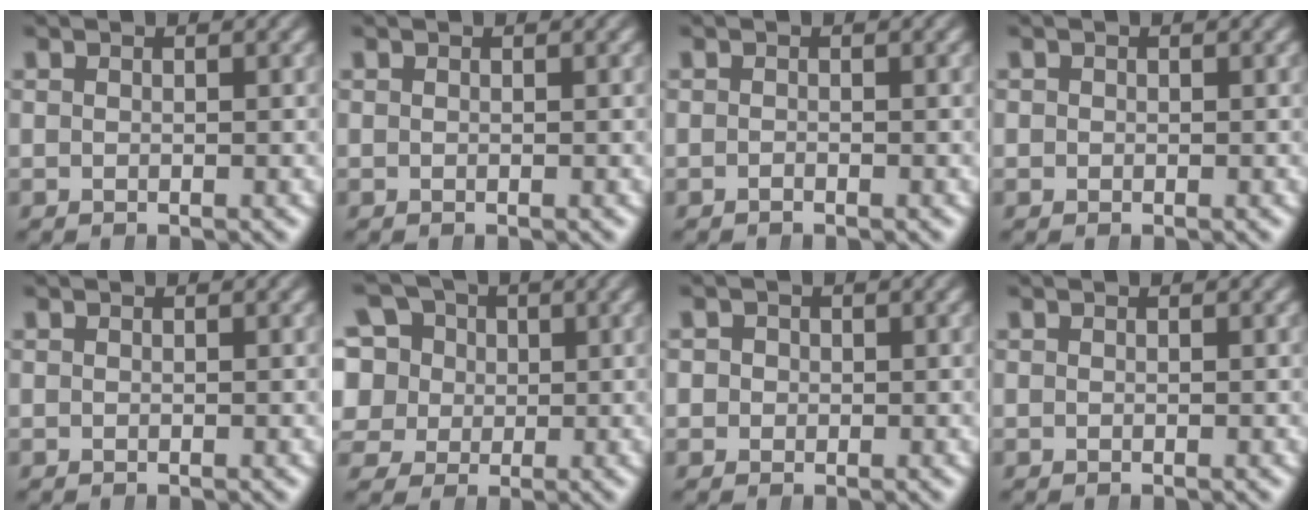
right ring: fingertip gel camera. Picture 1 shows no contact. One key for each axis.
{"total": 0.0}
{"total": 0.6, "fx": -0.6, "fy": 0.3, "fz": 0.0, "tx": -0.001, "ty": 0.000, "tz": -0.015}
{"total": 0.8, "fx": -0.1, "fy": 0.8, "fz": 0.0, "tx": -0.006, "ty": -0.006, "tz": 0.000}
{"total": 0.0}
{"total": 12.9, "fx": 1.3, "fy": 12.0, "fz": 4.7, "tx": -0.135, "ty": -0.026, "tz": 0.014}
{"total": 2.2, "fx": -0.1, "fy": 2.1, "fz": 0.5, "tx": -0.014, "ty": -0.004, "tz": -0.001}
{"total": 0.0}